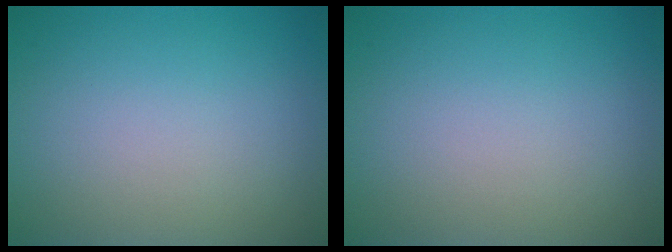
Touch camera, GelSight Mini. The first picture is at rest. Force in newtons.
{"total": 0.0}